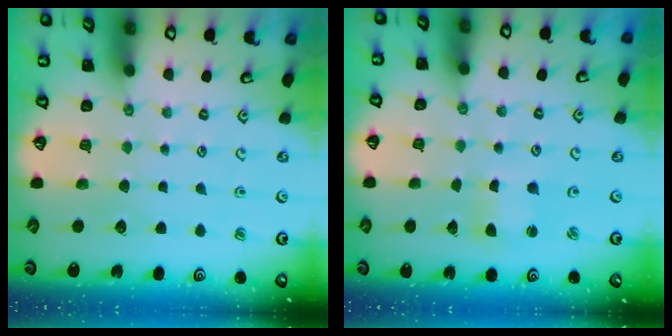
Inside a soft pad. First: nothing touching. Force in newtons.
{"total": 2.2, "press": 2.2, "slide": 0.3}